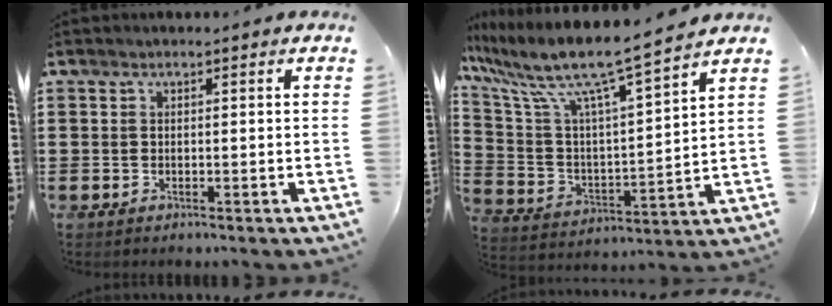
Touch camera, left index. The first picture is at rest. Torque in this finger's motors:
{"motor_torque": [0.46, 0.38, 0.94, 0.21]}